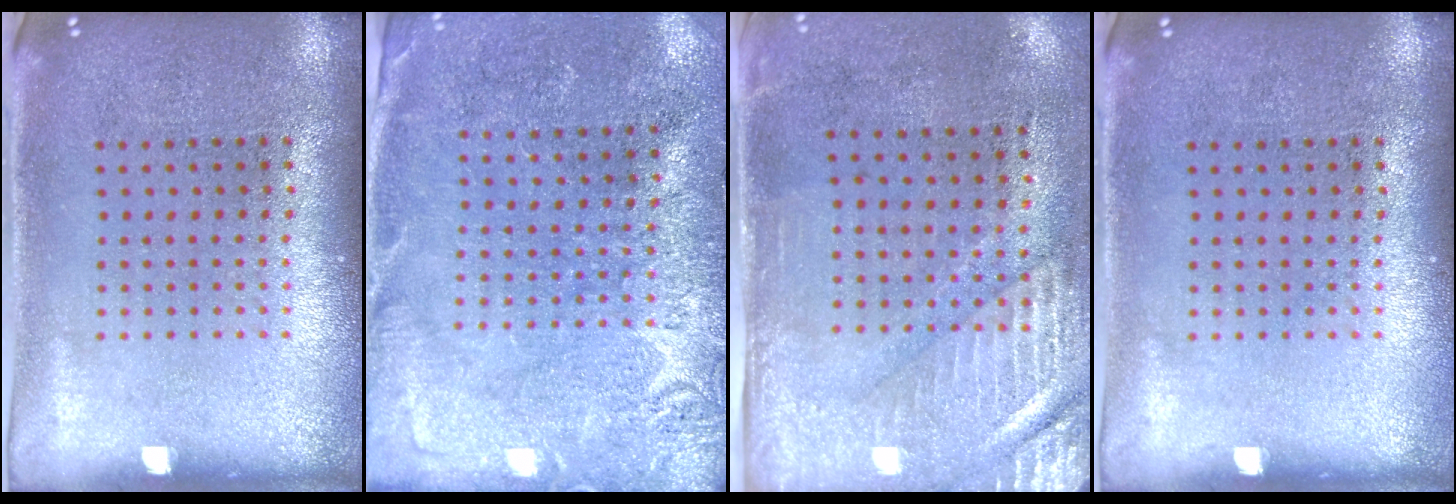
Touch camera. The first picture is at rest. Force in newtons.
{"total": 2.7, "press": 2.6, "slide": 0.5}
{"total": 2.8, "press": 2.4, "slide": 1.4}
{"total": 0.0}